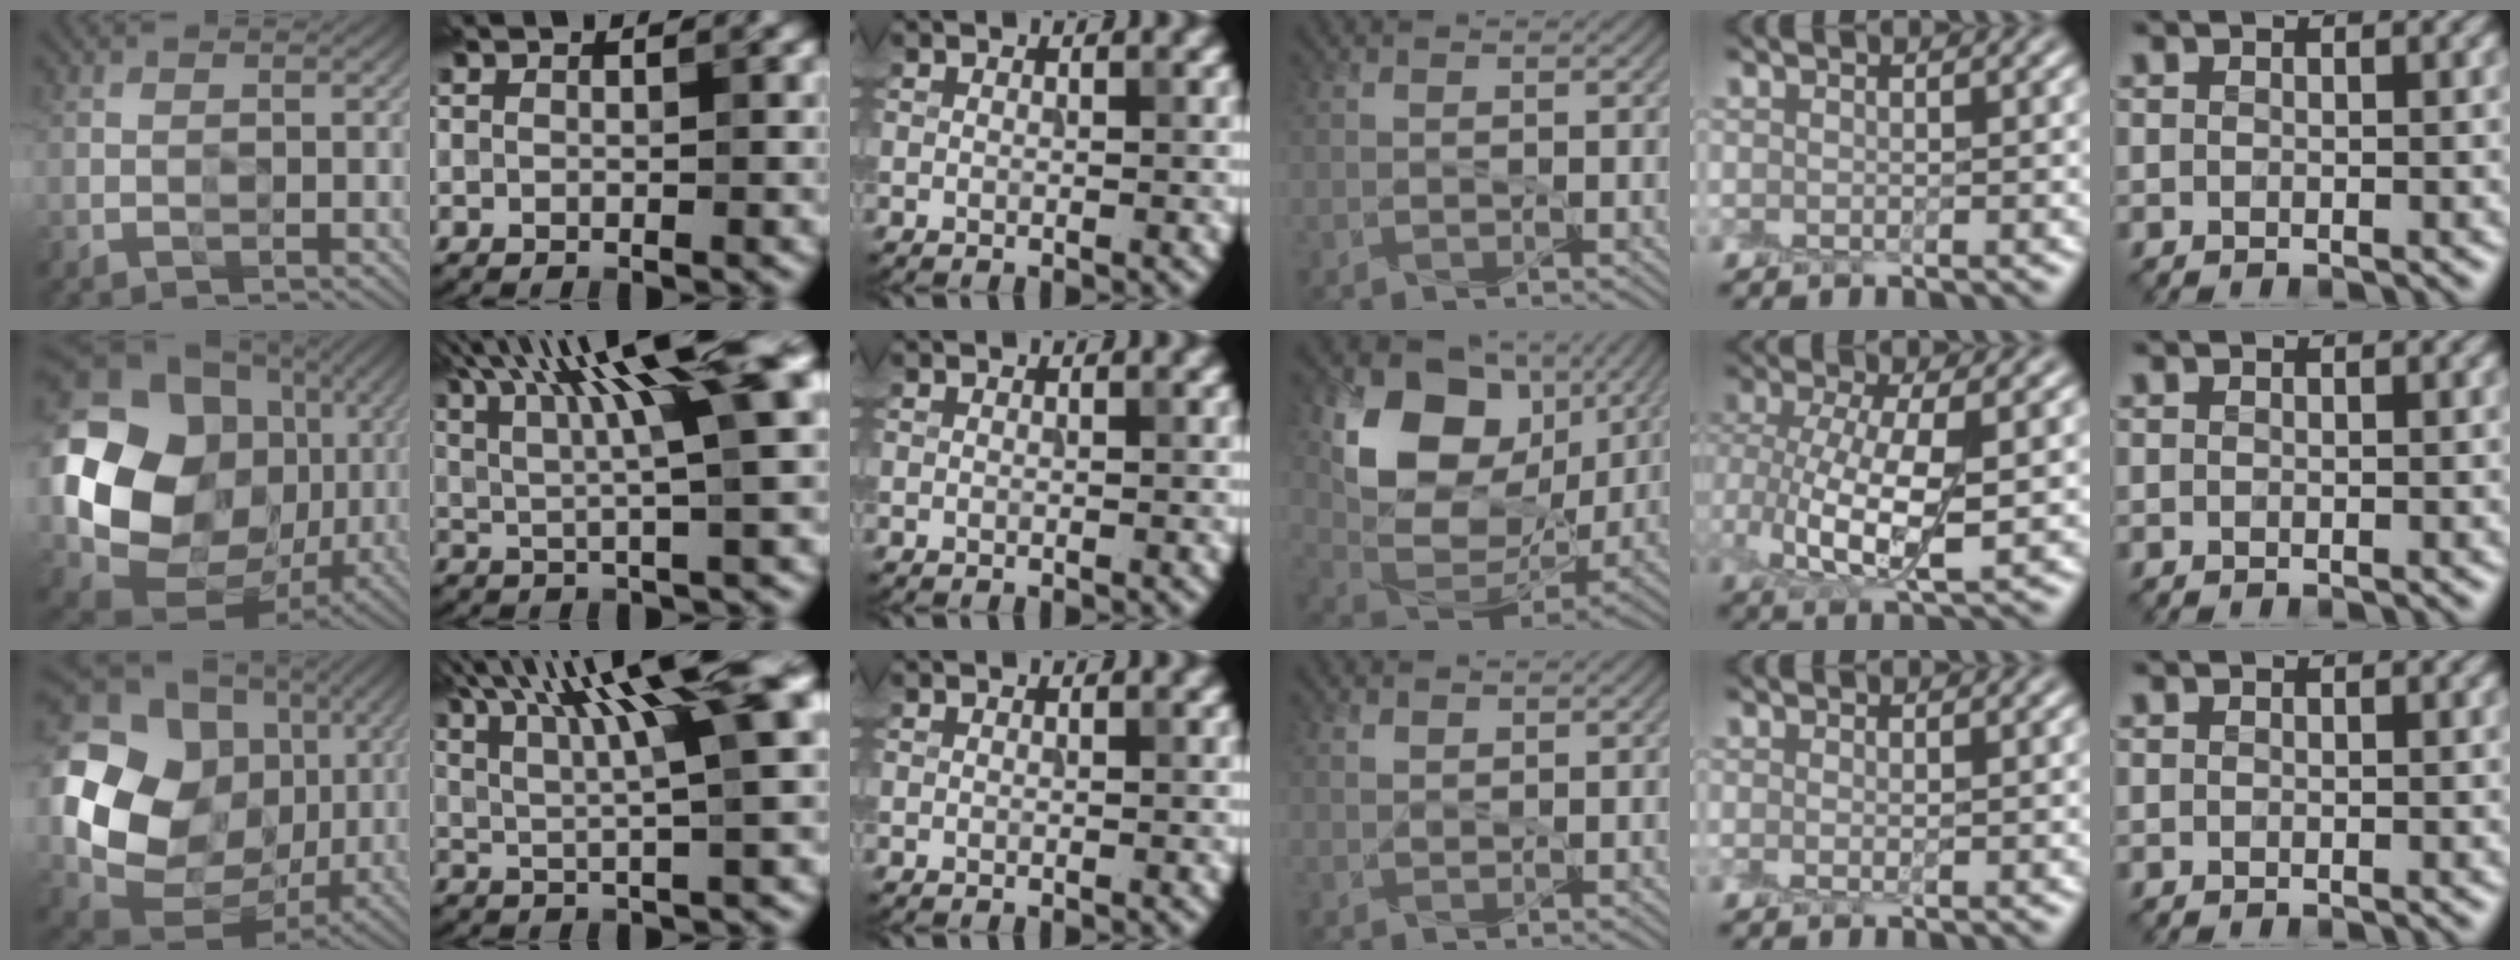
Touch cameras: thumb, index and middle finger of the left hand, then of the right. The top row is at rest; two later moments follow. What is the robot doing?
{"motion": "peel", "object": "plastic screen protector"}